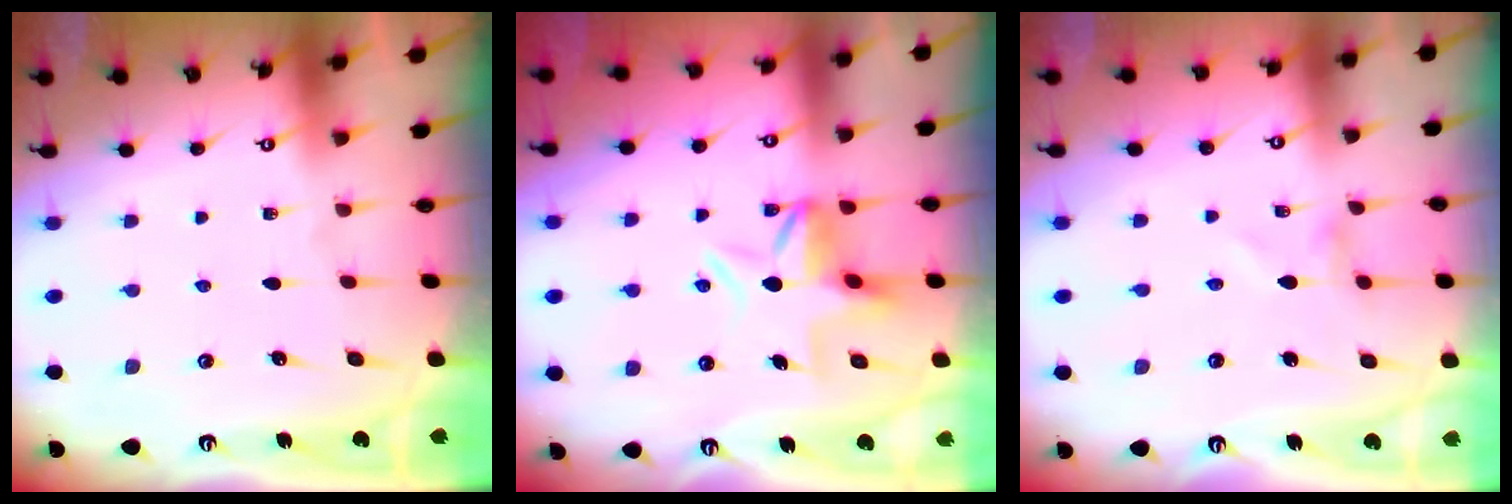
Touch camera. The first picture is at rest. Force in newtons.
{"total": 6.6, "press": 6.6, "slide": 0.7}
{"total": 0.0}